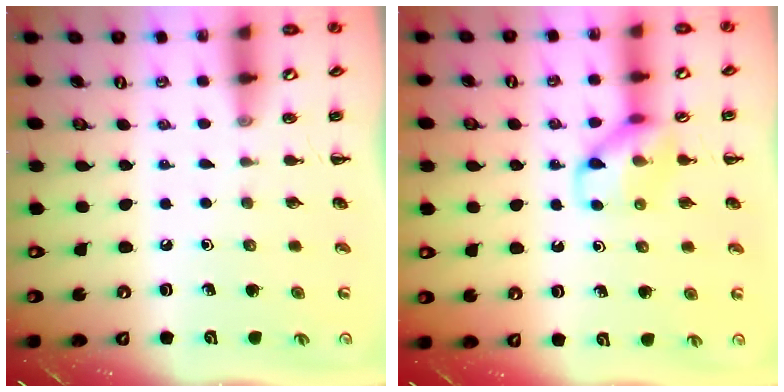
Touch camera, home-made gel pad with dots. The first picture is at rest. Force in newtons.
{"total": 10.0, "press": 10.0, "slide": 0.5}